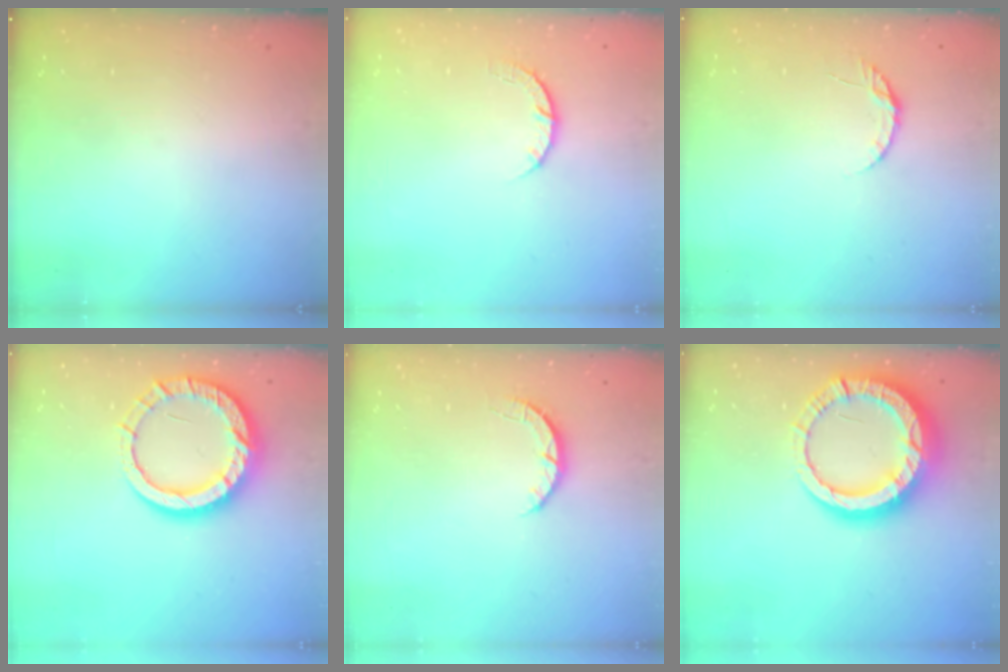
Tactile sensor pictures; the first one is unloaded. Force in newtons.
{"total": 5.2, "press": 5.1, "slide": 0.7}
{"total": 5.1, "press": 5.0, "slide": 0.7}
{"total": 15.1, "press": 15.0, "slide": 1.1}
{"total": 2.7, "press": 2.7, "slide": 0.4}
{"total": 17.4, "press": 17.3, "slide": 1.8}